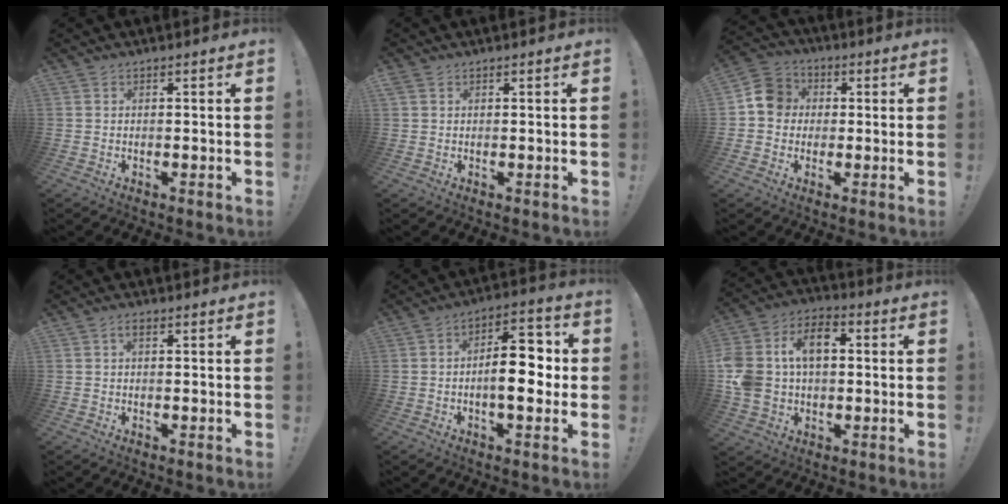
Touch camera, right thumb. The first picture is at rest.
{"total": 1.2, "force": [0.6, 0.9, 0.4], "torque": [-0.003, 0.001, 0.011]}
{"total": 9.3, "force": [0.6, 8.6, 3.6], "torque": [-0.039, 0.018, 0.016]}
{"total": 1.5, "force": [0.4, 0.7, 1.2], "torque": [-0.020, 0.003, 0.005]}
{"total": 14.1, "force": [-1.0, 7.0, 12.2], "torque": [-0.173, 0.016, -0.022]}
{"total": 15.8, "force": [2.6, 11.7, 10.2], "torque": [-0.192, 0.012, 0.050]}